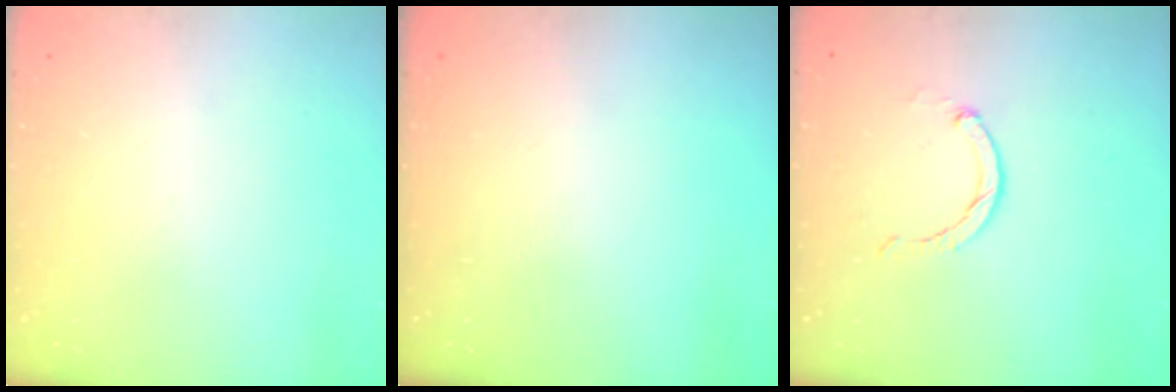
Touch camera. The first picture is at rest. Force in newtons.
{"total": 0.0}
{"total": 1.9, "press": 1.9, "slide": 0.3}